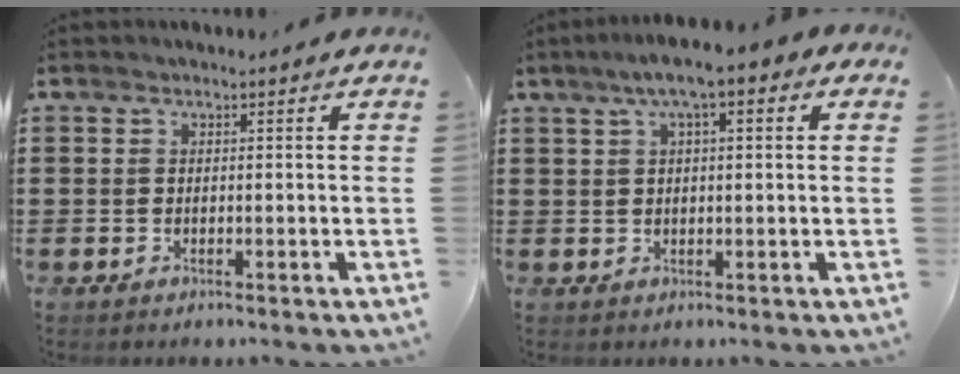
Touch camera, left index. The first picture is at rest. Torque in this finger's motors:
{"motor_torque": [1.79, -0.35, 0.78, 0.17]}